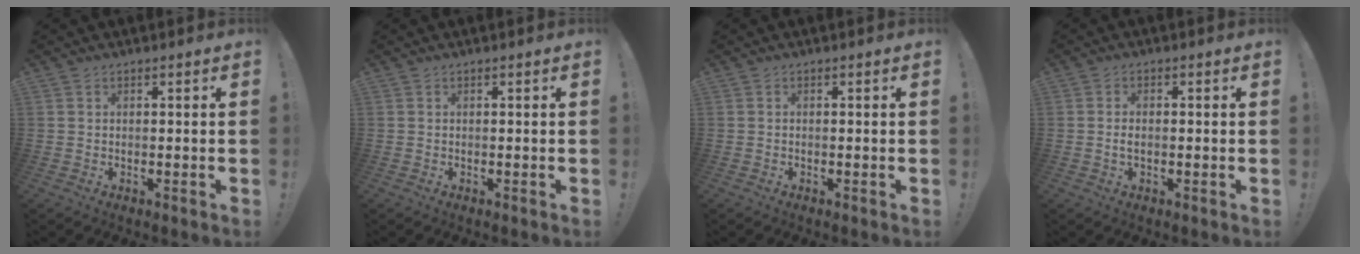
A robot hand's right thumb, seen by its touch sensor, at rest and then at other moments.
{"total": 0.0}
{"total": 0.0}
{"total": 2.0, "force": [-0.5, 1.0, 1.7], "torque": [-0.029, 0.004, -0.010]}